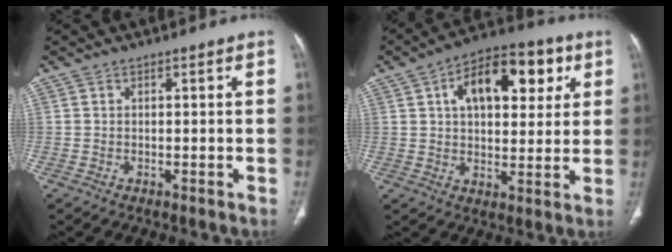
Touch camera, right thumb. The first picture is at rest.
{"total": 17.2, "force": [5.9, 9.4, 13.1], "torque": [-0.150, 0.009, 0.086]}